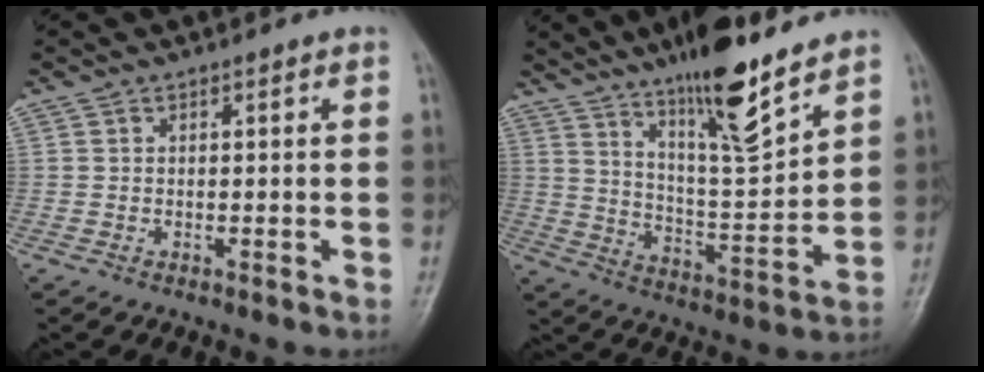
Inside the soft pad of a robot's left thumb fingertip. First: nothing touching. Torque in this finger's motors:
{"motor_torque": [2.21, 0.61, 1.52, -1.25, 0.38]}